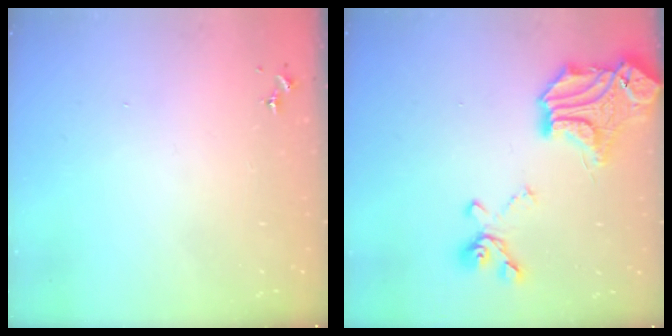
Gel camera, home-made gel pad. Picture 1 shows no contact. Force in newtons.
{"total": 22.7, "press": 22.6, "slide": 2.4}